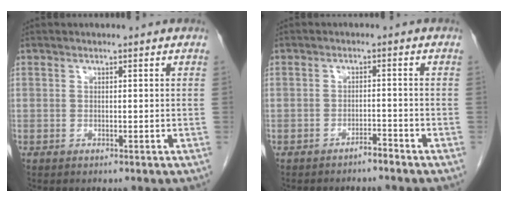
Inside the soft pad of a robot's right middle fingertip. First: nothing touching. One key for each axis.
{"total": 1.8, "fx": -1.7, "fy": -0.1, "fz": 0.6, "tx": -0.010, "ty": -0.001, "tz": -0.026}